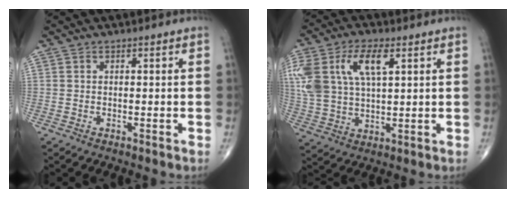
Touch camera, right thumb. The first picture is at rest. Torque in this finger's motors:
{"motor_torque": [0.25, 0.36, 1.74, 0.66, 0.28]}